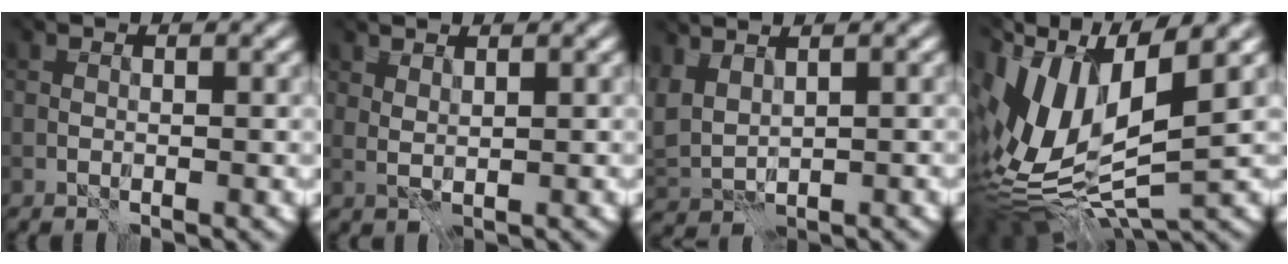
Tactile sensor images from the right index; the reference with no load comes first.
{"total": 1.2, "force": [1.1, -0.3, 0.1], "torque": [-0.009, -0.002, 0.024]}
{"total": 2.3, "force": [1.7, 0.9, 1.1], "torque": [-0.040, 0.004, 0.037]}
{"total": 13.1, "force": [2.0, 5.4, 11.8], "torque": [-0.248, 0.008, 0.040]}